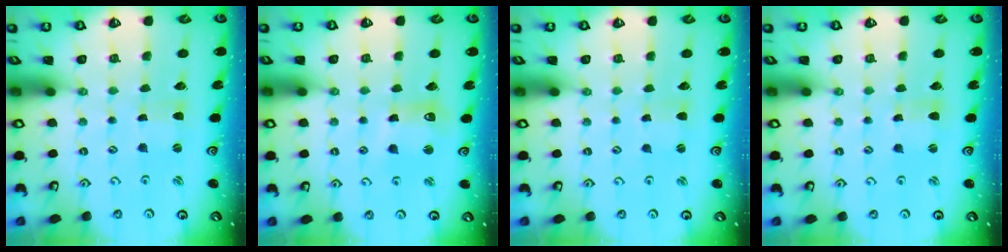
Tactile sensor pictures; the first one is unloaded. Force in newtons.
{"total": 7.6, "press": 7.4, "slide": 1.5}
{"total": 2.4, "press": 2.4, "slide": 0.5}
{"total": 1.5, "press": 1.4, "slide": 0.3}